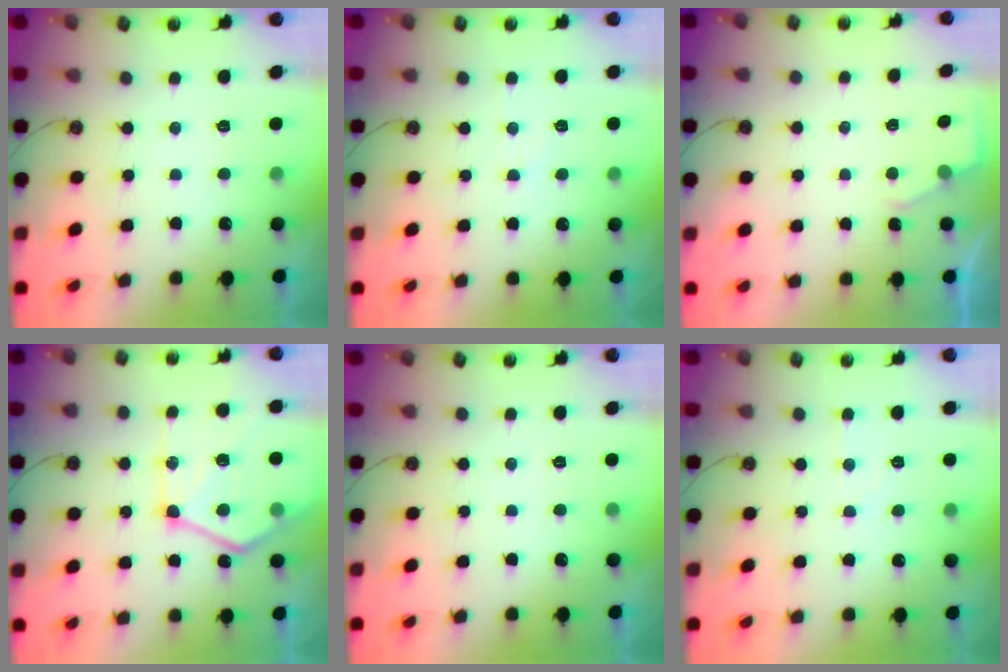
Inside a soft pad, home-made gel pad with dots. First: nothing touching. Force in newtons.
{"total": 3.6, "press": 3.6, "slide": 0.4}
{"total": 2.8, "press": 2.7, "slide": 0.4}
{"total": 19.2, "press": 19.1, "slide": 1.6}
{"total": 0.0}
{"total": 4.4, "press": 4.3, "slide": 0.5}